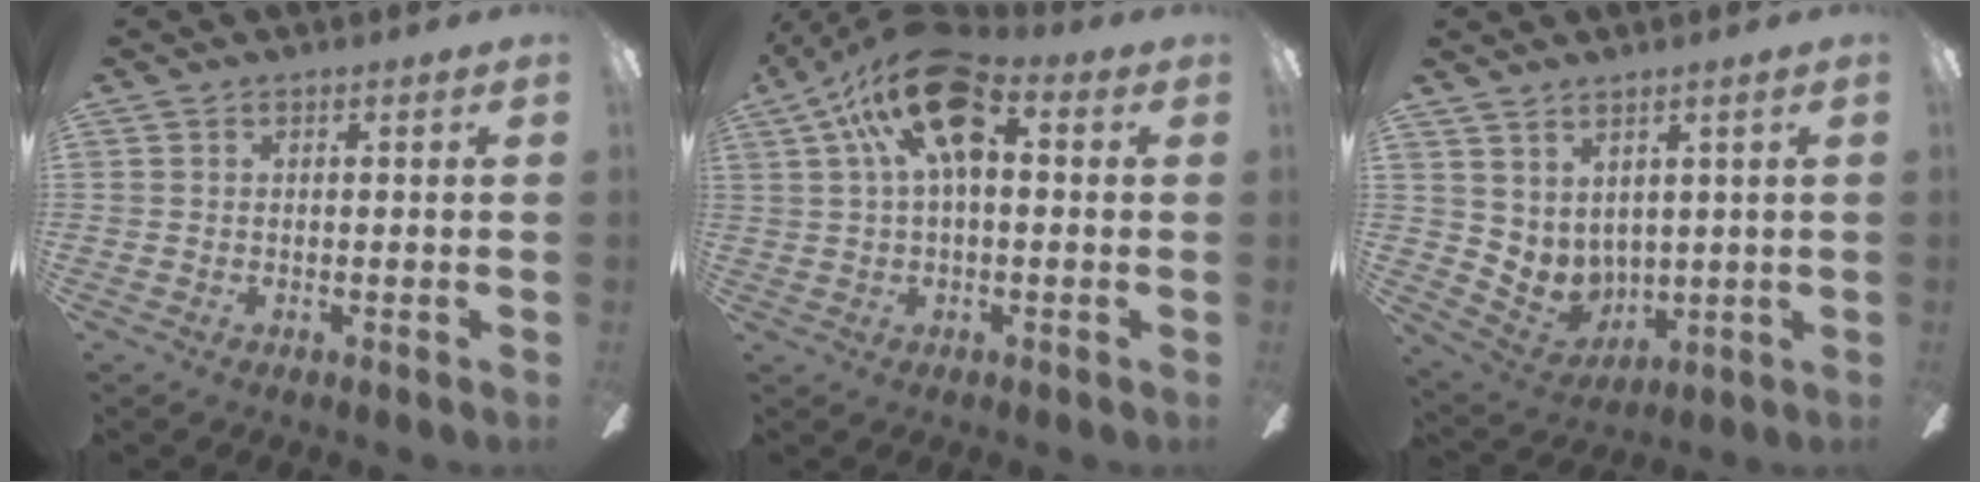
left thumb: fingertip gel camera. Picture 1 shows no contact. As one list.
[{"total": 18.0, "force": [6.4, 8.8, 14.4], "torque": [-0.251, -0.015, 0.108]}, {"total": 5.6, "force": [4.2, 3.7, 0.8], "torque": [-0.037, -0.034, 0.085]}]